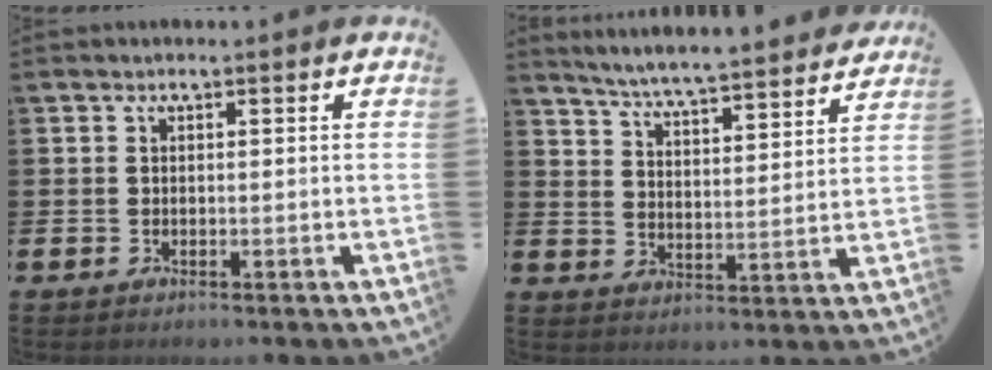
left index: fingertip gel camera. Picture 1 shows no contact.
{"total": 5.9, "force": [5.8, -0.4, 1.1], "torque": [-0.040, -0.050, 0.096]}